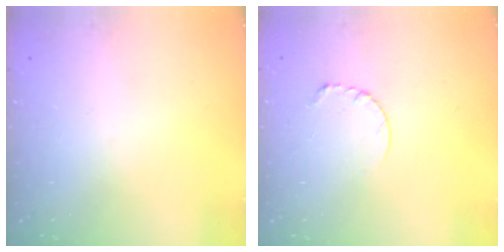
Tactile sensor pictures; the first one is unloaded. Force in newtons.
{"total": 3.9, "press": 3.9, "slide": 0.3}